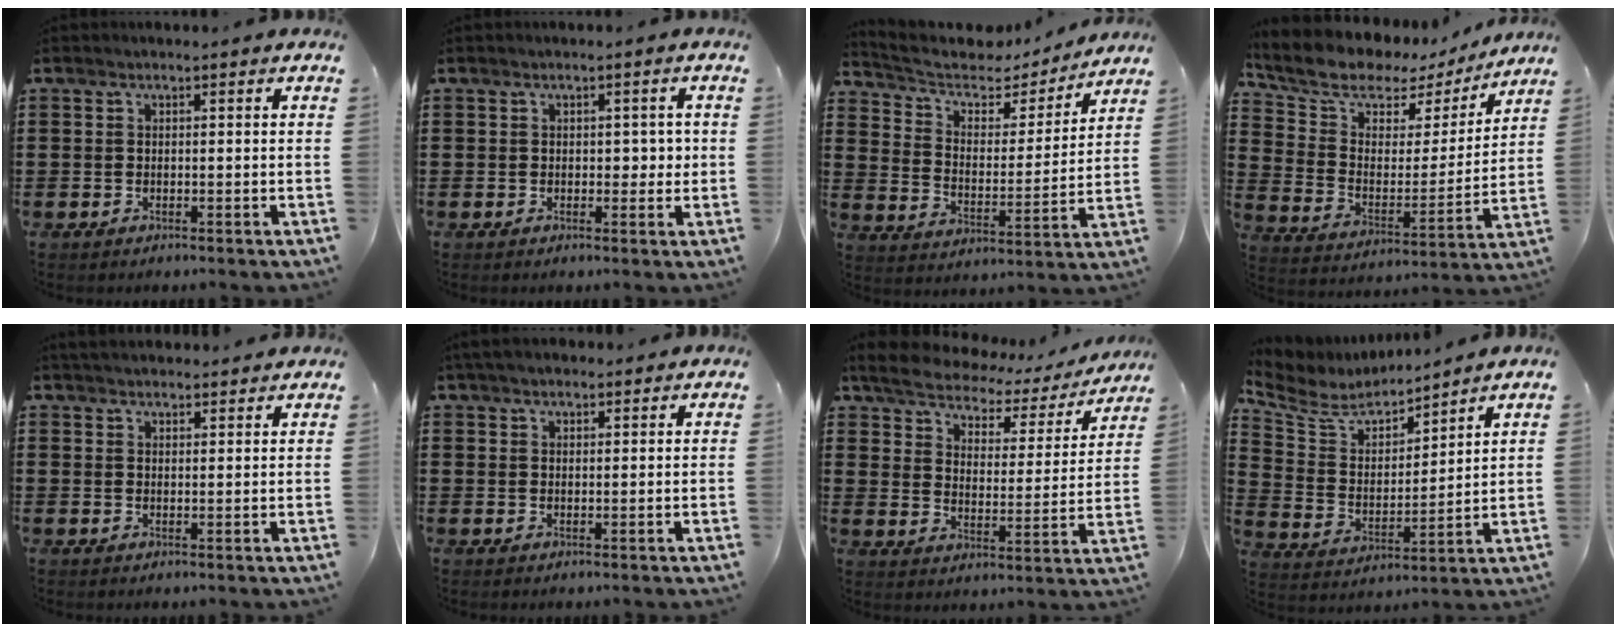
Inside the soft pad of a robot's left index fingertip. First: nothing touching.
{"total": 2.5, "force": [0.4, 1.5, 2.0], "torque": [-0.024, 0.000, 0.001]}
{"total": 5.4, "force": [4.5, 2.5, 1.6], "torque": [-0.061, -0.029, 0.072]}
{"total": 8.5, "force": [7.1, 3.9, 2.6], "torque": [-0.089, -0.046, 0.122]}
{"total": 2.6, "force": [2.6, 0.2, 0.1], "torque": [-0.008, -0.002, 0.050]}
{"total": 2.7, "force": [2.4, 0.8, 0.9], "torque": [-0.023, 0.003, 0.046]}
{"total": 4.3, "force": [3.9, 1.3, 1.3], "torque": [-0.049, -0.024, 0.059]}
{"total": 6.9, "force": [6.1, 2.6, 2.0], "torque": [-0.077, -0.040, 0.104]}